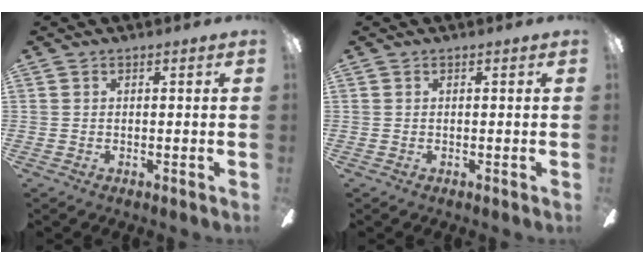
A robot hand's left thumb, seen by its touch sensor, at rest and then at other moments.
{"total": 0.0}